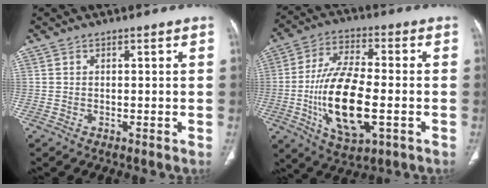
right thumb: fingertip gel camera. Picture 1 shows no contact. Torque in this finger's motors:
{"motor_torque": [5.01, 0.00, 1.91, -0.72, 0.32]}